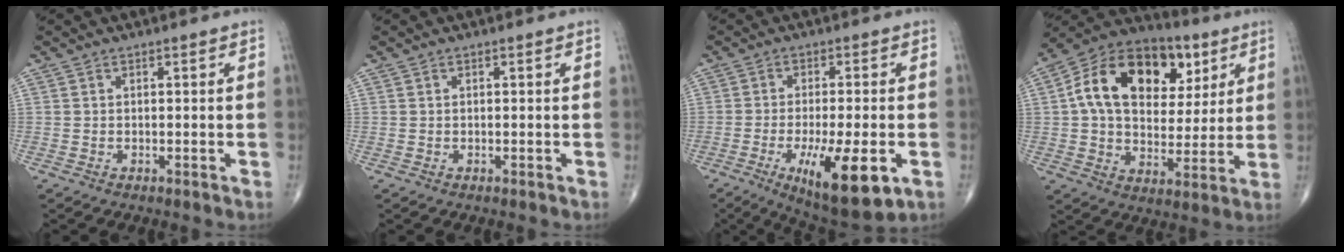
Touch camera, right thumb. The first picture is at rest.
{"total": 0.0}
{"total": 14.1, "force": [-4.9, 4.0, 12.6], "torque": [-0.205, -0.013, -0.067]}
{"total": 21.5, "force": [6.4, 14.1, 15.0], "torque": [-0.220, 0.007, 0.098]}